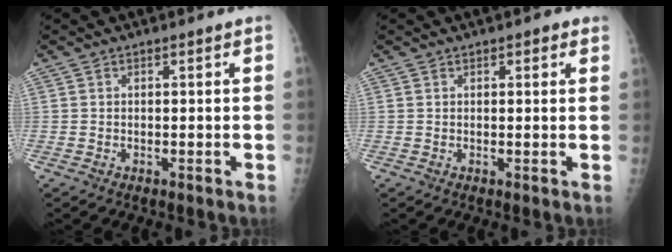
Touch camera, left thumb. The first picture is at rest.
{"total": 1.8, "force": [1.1, 0.8, 1.2], "torque": [-0.005, -0.001, 0.009]}